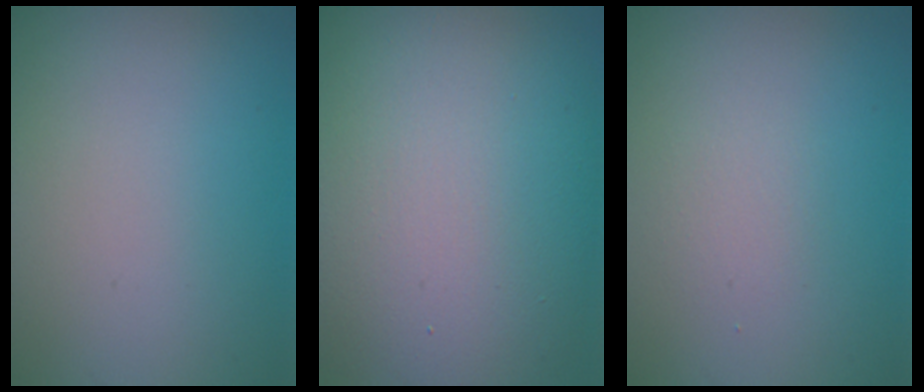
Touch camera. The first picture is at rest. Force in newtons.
{"total": 16.1, "press": 16.1, "slide": 0.6}
{"total": 1.3, "press": 1.2, "slide": 0.1}